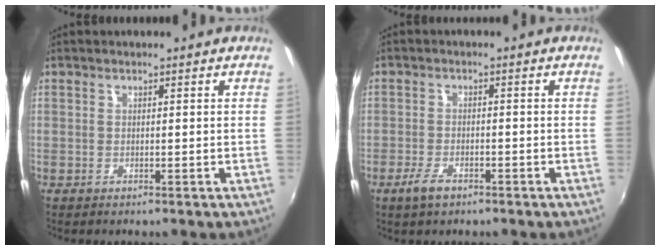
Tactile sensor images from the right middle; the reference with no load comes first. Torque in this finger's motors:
{"motor_torque": [0.60, -0.55, 0.15, 0.03]}